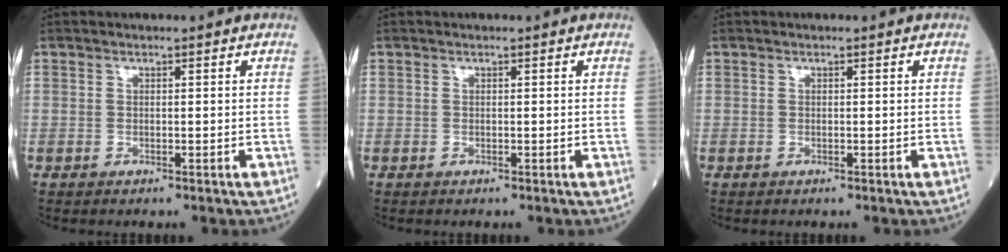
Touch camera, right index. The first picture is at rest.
{"total": 0.0}
{"total": 0.0}